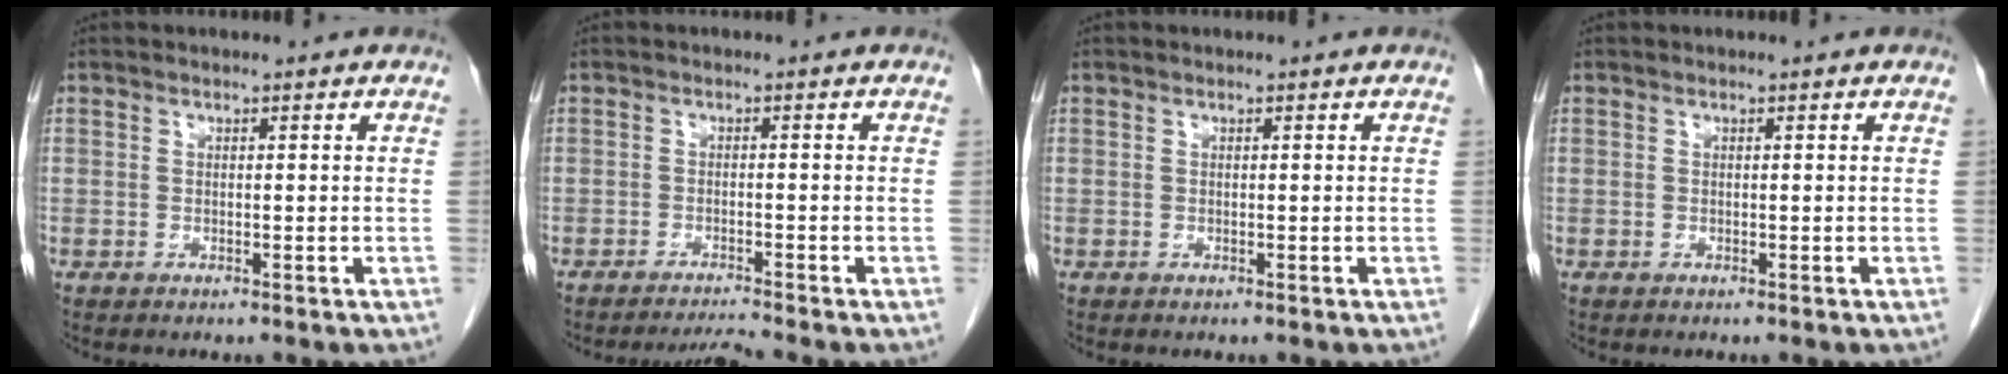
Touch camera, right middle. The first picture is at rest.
{"total": 2.8, "force": [-2.4, -1.5, -0.1], "torque": [-0.004, -0.012, -0.040]}
{"total": 0.0}
{"total": 0.0}